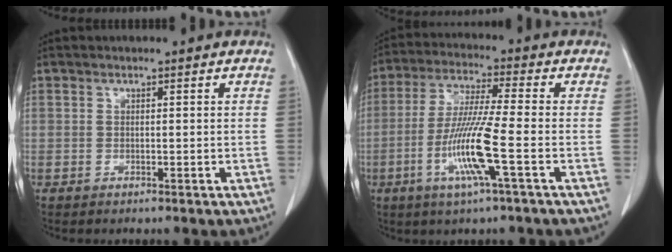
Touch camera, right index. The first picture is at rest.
{"total": 10.8, "force": [-3.5, -0.5, 10.3], "torque": [-0.208, -0.014, -0.072]}